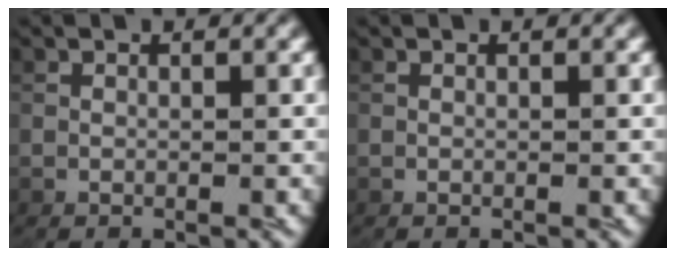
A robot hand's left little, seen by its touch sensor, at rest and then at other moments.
{"total": 0.0}